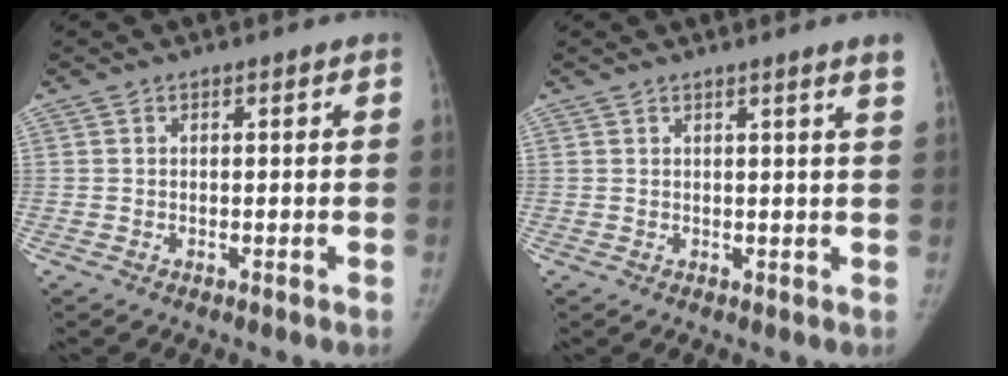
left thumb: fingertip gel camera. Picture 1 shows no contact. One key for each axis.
{"total": 2.8, "fx": 1.9, "fy": -0.6, "fz": 2.0, "tx": -0.027, "ty": -0.010, "tz": 0.023}